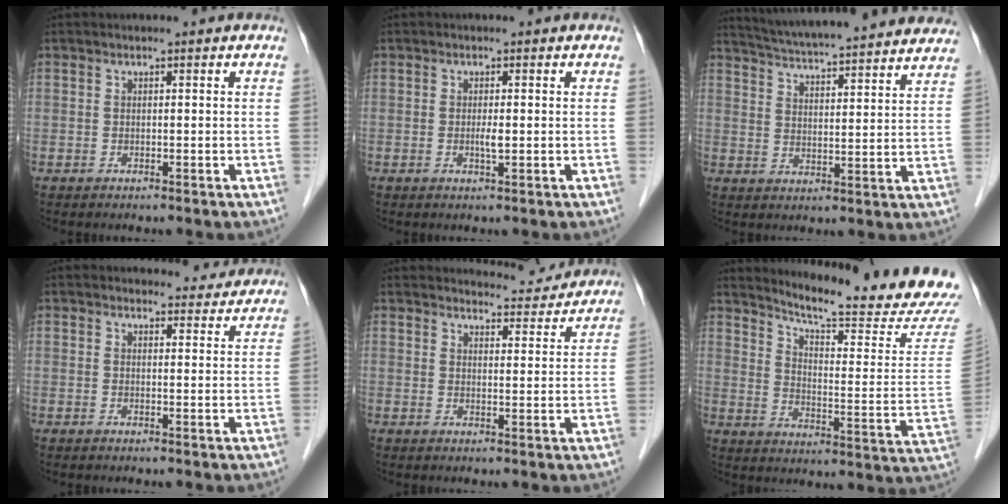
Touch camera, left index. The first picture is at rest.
{"total": 1.3, "force": [-0.1, 0.1, 1.3], "torque": [-0.025, -0.002, -0.001]}
{"total": 25.7, "force": [23.5, 2.2, 10.1], "torque": [-0.164, -0.009, 0.308]}
{"total": 5.1, "force": [4.9, 1.3, 0.2], "torque": [0.006, 0.002, 0.048]}
{"total": 7.8, "force": [7.7, 1.0, 0.3], "torque": [0.000, -0.001, 0.090]}
{"total": 20.6, "force": [19.6, -0.6, 6.5], "torque": [-0.107, -0.108, 0.248]}